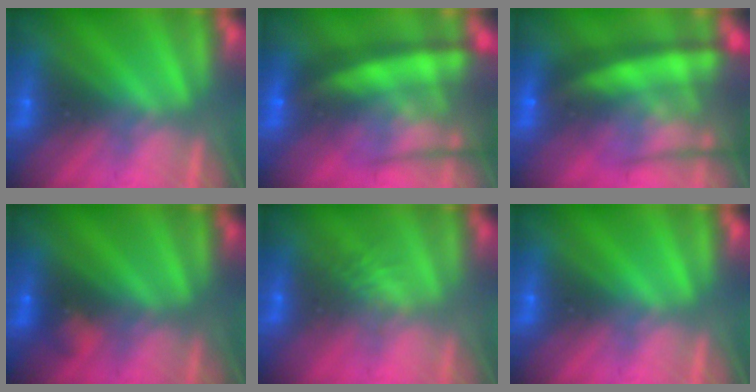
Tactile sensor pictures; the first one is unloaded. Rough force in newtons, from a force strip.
{"total": 5.7}
{"total": 5.7}
{"total": 2.2}
{"total": 2.8}
{"total": 0.0}